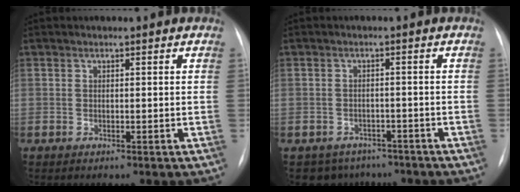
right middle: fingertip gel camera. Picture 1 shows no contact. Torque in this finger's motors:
{"motor_torque": [-0.11, 0.10, -0.03, 0.00]}